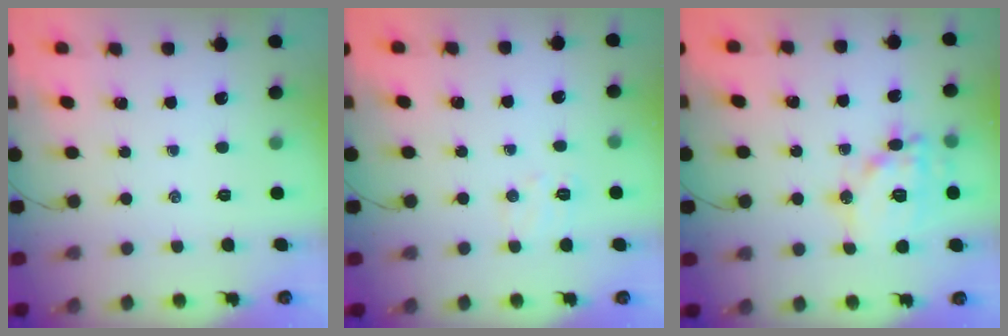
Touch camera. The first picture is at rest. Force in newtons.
{"total": 5.7, "press": 5.6, "slide": 1.3}
{"total": 15.1, "press": 15.0, "slide": 1.3}